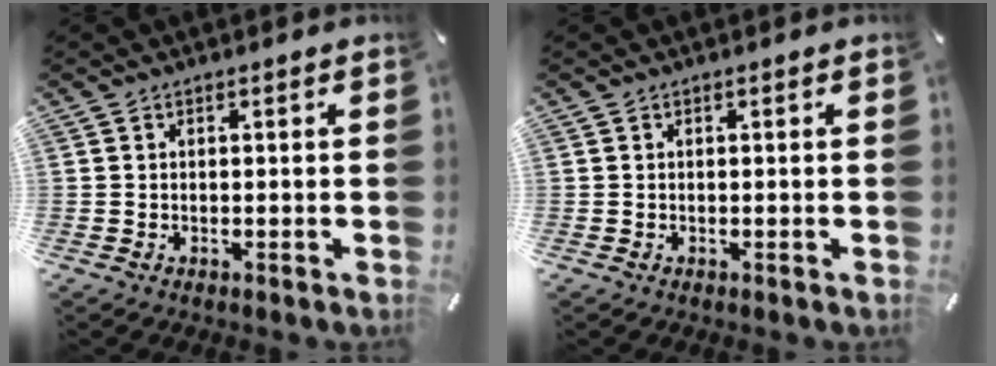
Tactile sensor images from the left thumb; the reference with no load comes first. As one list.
[{"total": 0.0}]